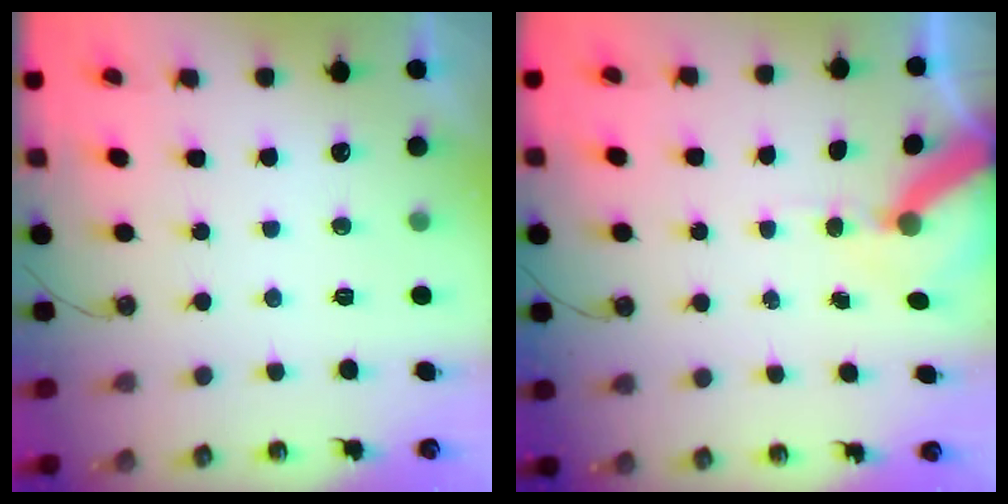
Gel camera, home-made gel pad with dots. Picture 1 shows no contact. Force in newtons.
{"total": 9.6, "press": 9.5, "slide": 1.3}